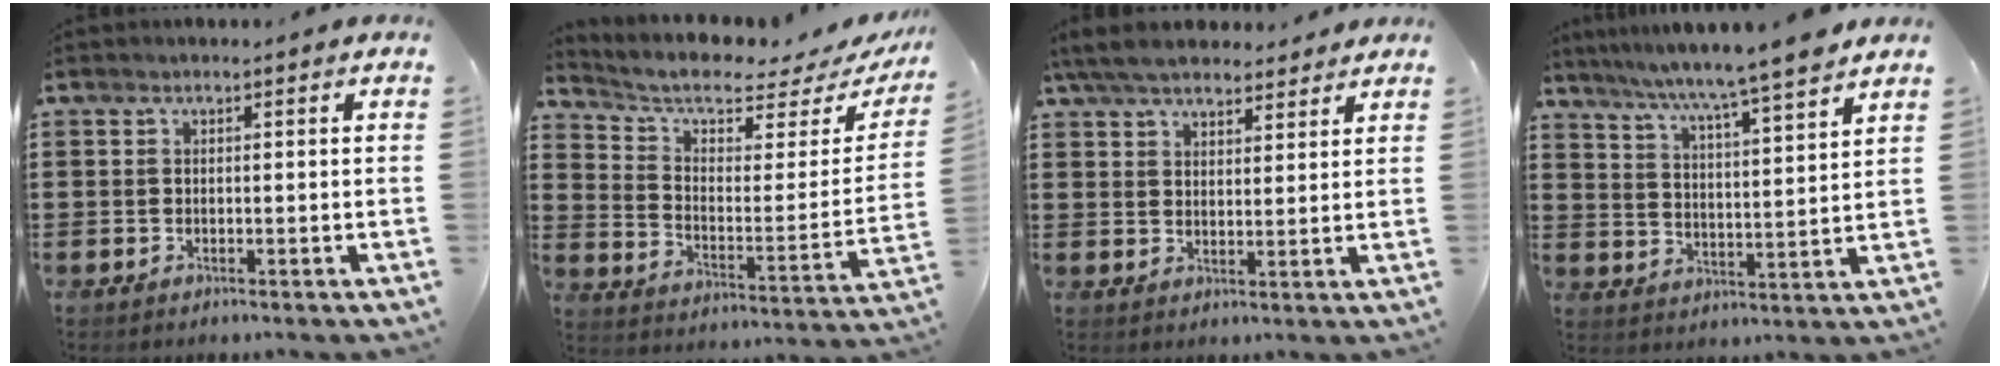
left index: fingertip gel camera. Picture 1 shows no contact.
{"total": 6.0, "force": [4.9, 1.6, 3.1], "torque": [-0.088, -0.035, 0.080]}
{"total": 6.2, "force": [5.6, 1.7, 2.2], "torque": [-0.061, -0.009, 0.105]}
{"total": 6.3, "force": [5.6, -1.1, 2.5], "torque": [-0.074, -0.045, 0.090]}